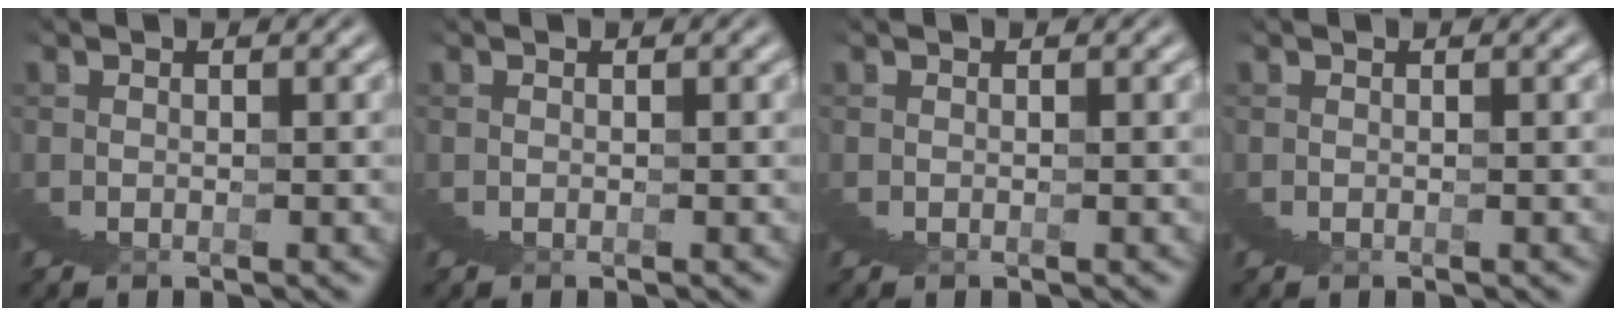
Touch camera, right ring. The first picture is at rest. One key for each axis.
{"total": 0.0}
{"total": 0.0}
{"total": 0.0}